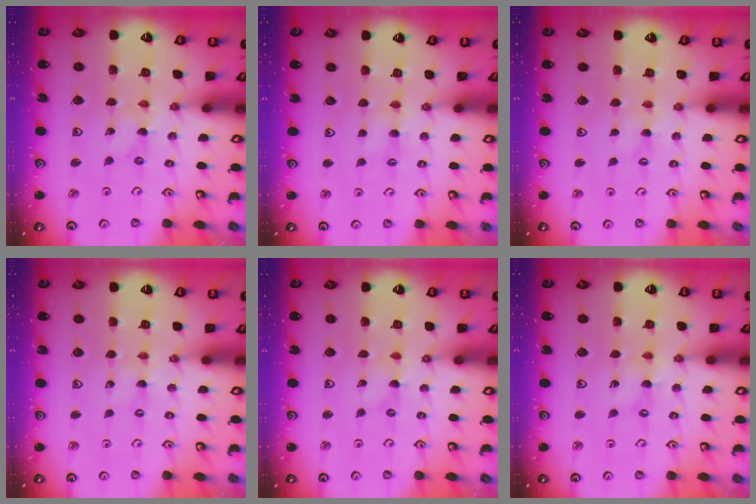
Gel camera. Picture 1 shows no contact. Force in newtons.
{"total": 2.6, "press": 2.6, "slide": 0.4}
{"total": 2.1, "press": 2.0, "slide": 0.4}
{"total": 0.0}
{"total": 0.0}
{"total": 0.0}